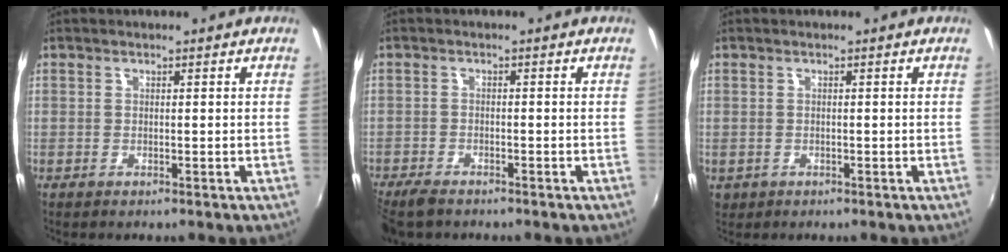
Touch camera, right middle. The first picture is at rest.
{"total": 5.1, "force": [-4.3, 1.6, 2.1], "torque": [-0.062, -0.022, -0.083]}
{"total": 1.7, "force": [-0.4, 1.5, 0.6], "torque": [-0.014, -0.004, -0.004]}